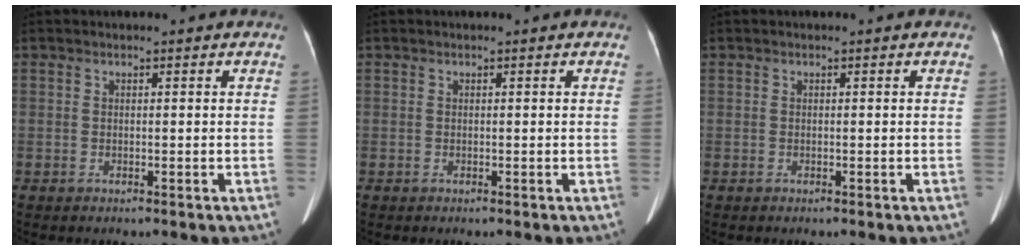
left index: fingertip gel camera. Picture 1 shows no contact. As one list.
[{"total": 0.0}, {"total": 0.0}]